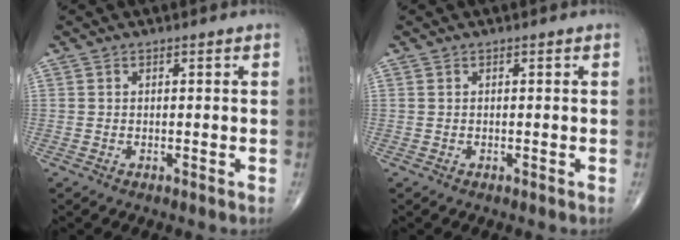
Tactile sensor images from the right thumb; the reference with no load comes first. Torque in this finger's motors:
{"motor_torque": [-0.07, -0.17, -0.16, -0.04, -0.02]}